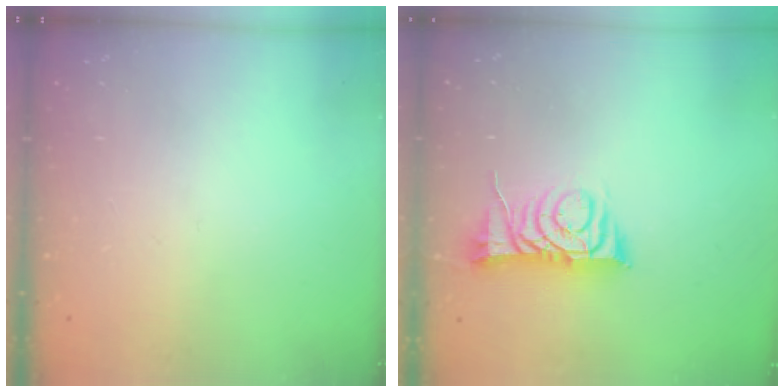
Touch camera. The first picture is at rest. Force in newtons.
{"total": 8.3, "press": 8.3, "slide": 0.6}